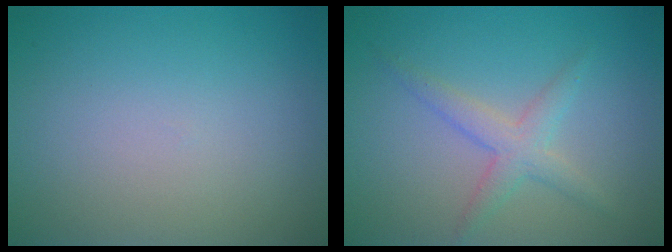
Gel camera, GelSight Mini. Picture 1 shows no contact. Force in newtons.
{"total": 2.5, "press": 2.5, "slide": 0.2}